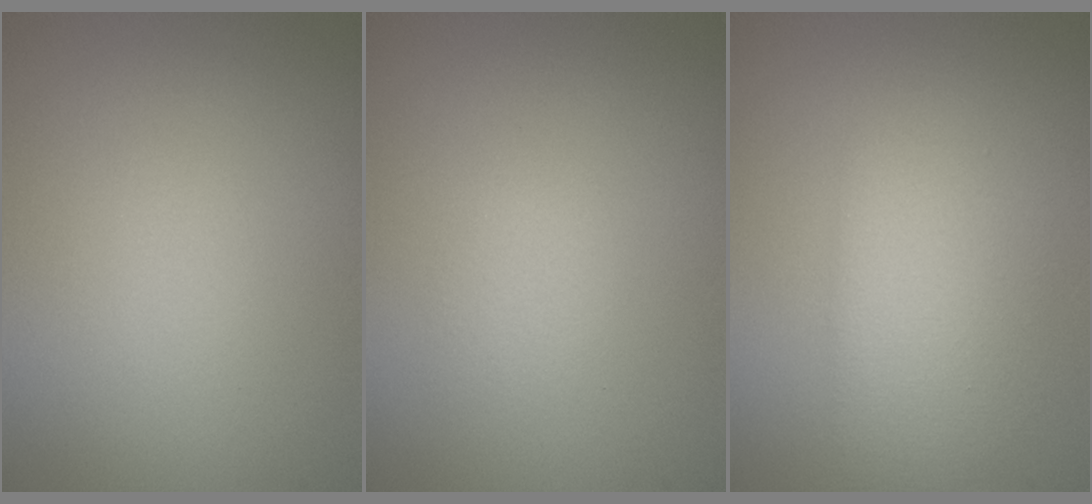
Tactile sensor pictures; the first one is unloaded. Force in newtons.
{"total": 0.7, "press": 0.7, "slide": 0.0}
{"total": 3.6, "press": 3.6, "slide": 0.1}